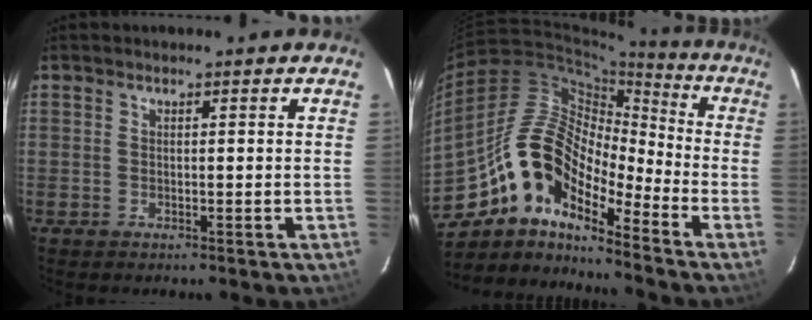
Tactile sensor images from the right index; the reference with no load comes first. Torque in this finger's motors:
{"motor_torque": [0.49, -0.50, 0.06, -0.06]}